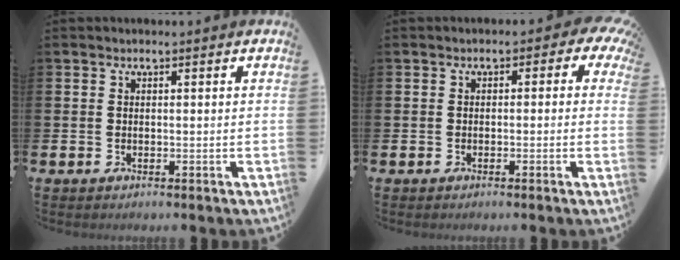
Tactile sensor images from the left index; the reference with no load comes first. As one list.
[{"total": 1.6, "force": [-1.0, 1.0, 0.8], "torque": [-0.016, 0.006, -0.026]}]